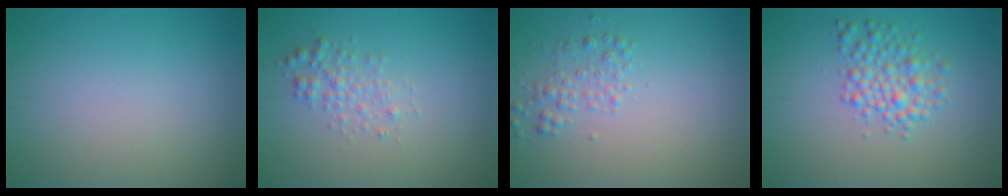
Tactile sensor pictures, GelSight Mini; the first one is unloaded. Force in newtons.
{"total": 1.8, "press": 1.8, "slide": 0.0}
{"total": 1.6, "press": 1.6, "slide": 0.0}
{"total": 3.3, "press": 3.3, "slide": 0.1}